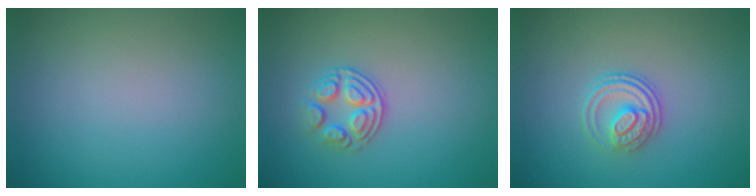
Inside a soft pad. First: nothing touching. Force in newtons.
{"total": 2.9, "press": 2.5, "slide": 1.4}
{"total": 2.9, "press": 2.4, "slide": 1.6}